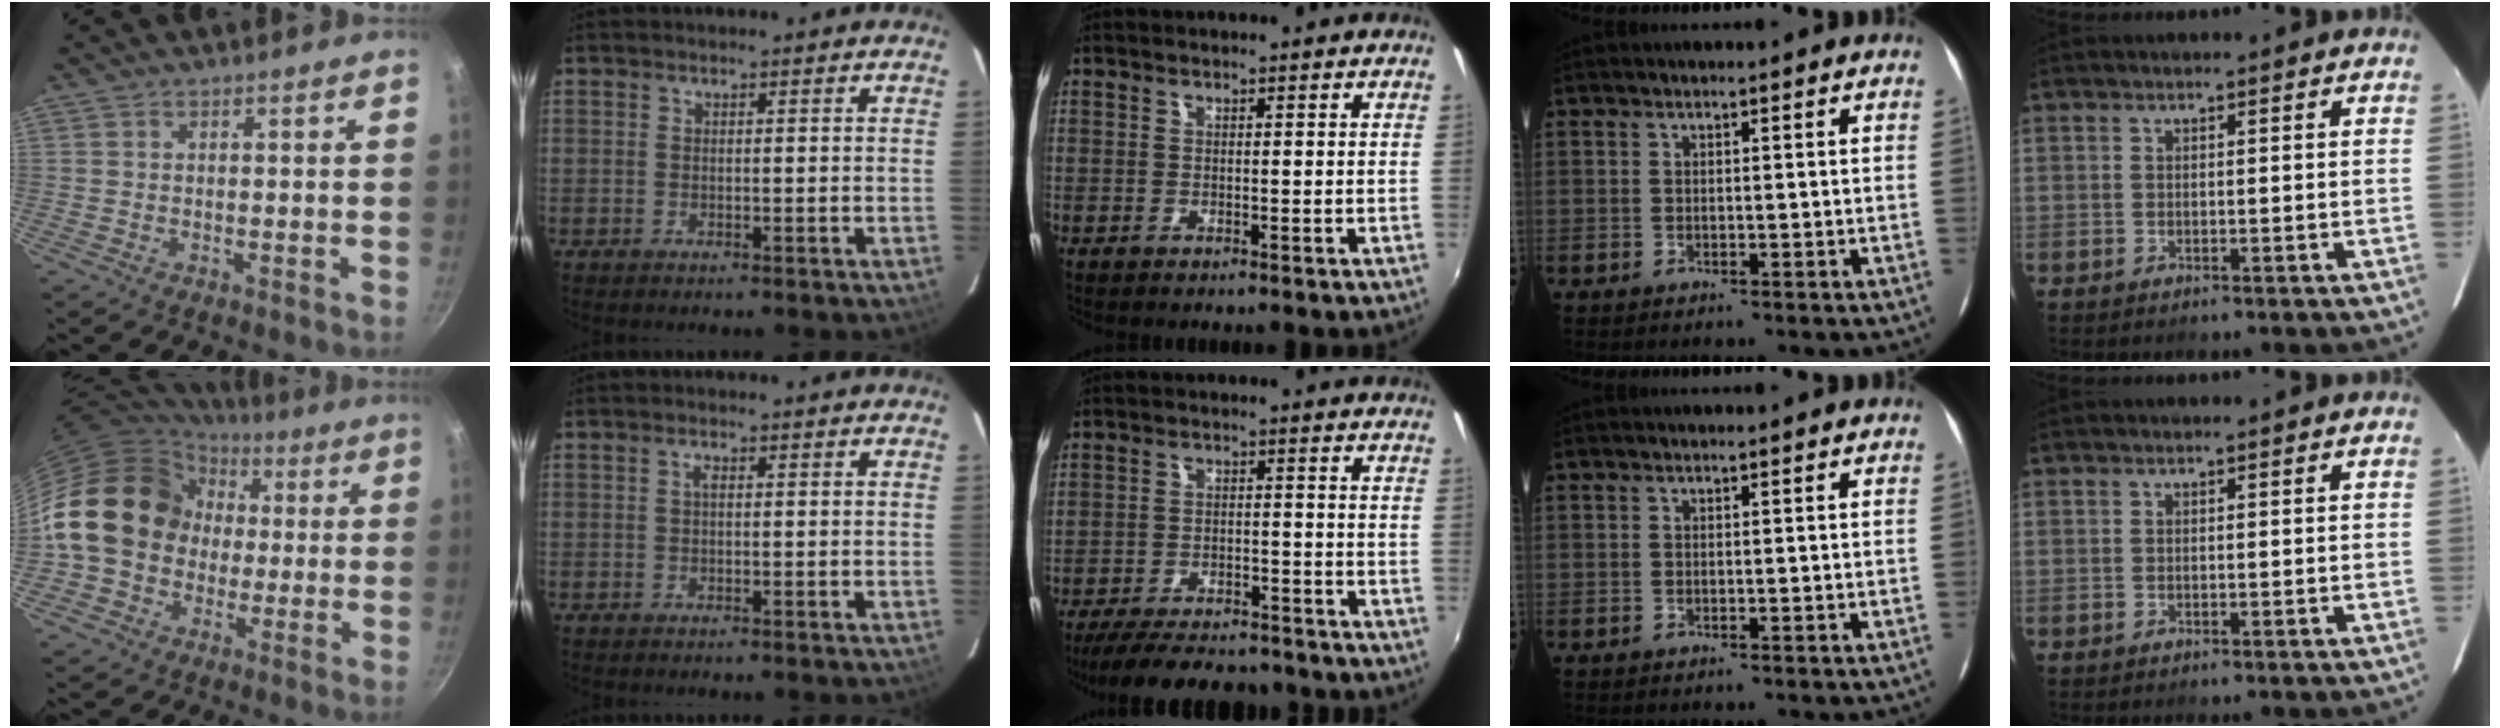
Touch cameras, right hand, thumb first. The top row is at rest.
{"thumb": {"total": 18.8, "force": [0.6, 15.8, 10.1], "torque": [-0.157, 0.051, 0.005]}, "index": {"total": 0.9, "force": [0.1, 0.4, 0.8], "torque": [-0.016, 0.005, -0.001]}, "middle": {"total": 16.9, "force": [-14.4, 4.9, 7.3], "torque": [-0.154, -0.013, -0.206]}}